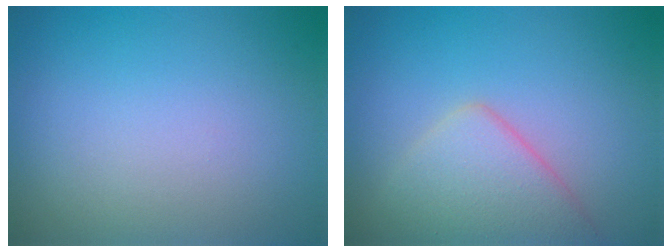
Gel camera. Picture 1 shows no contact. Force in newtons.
{"total": 4.5, "press": 4.5, "slide": 0.2}